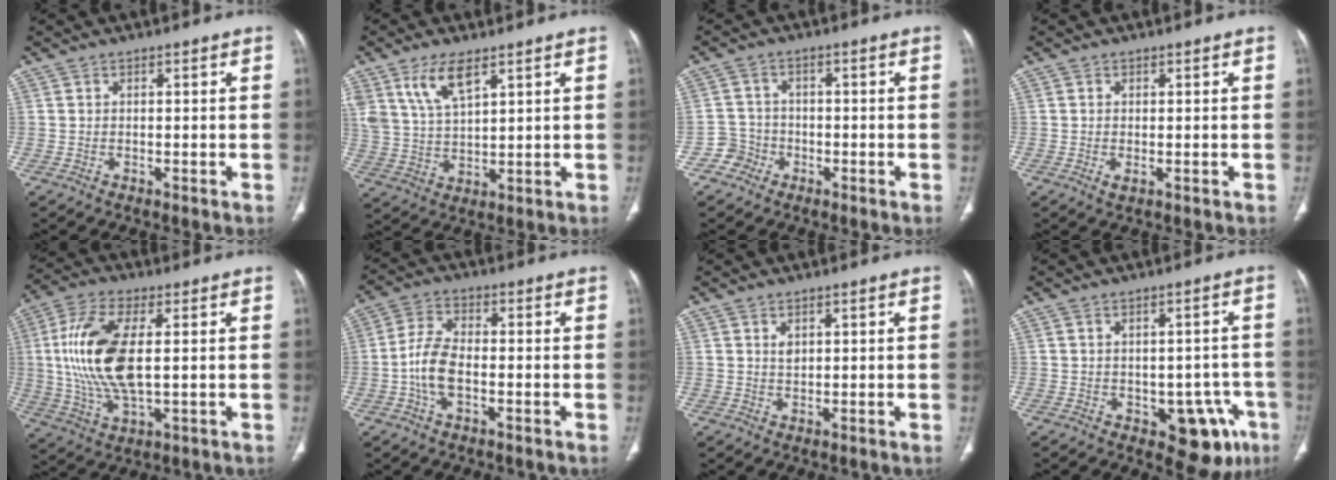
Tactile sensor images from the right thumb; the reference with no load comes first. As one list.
[{"total": 8.5, "force": [5.0, 3.4, 5.9], "torque": [-0.113, -0.021, 0.108]}, {"total": 3.7, "force": [-1.9, 3.1, -0.4], "torque": [0.027, 0.019, -0.042]}, {"total": 1.3, "force": [-0.5, 0.6, 1.1], "torque": [-0.025, -0.004, -0.006]}, {"total": 15.9, "force": [1.6, 6.9, 14.2], "torque": [-0.303, -0.003, 0.034]}, {"total": 7.6, "force": [-1.7, 3.9, 6.3], "torque": [-0.136, 0.018, -0.036]}, {"total": 1.6, "force": [0.7, 1.0, 1.0], "torque": [-0.012, -0.005, 0.016]}, {"total": 10.5, "force": [-4.6, 6.1, 7.2], "torque": [-0.044, 0.020, -0.049]}]